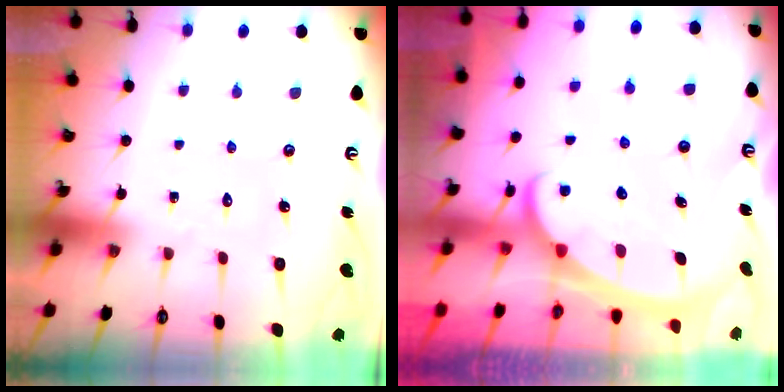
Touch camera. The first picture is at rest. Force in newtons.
{"total": 2.4, "press": 2.3, "slide": 0.4}